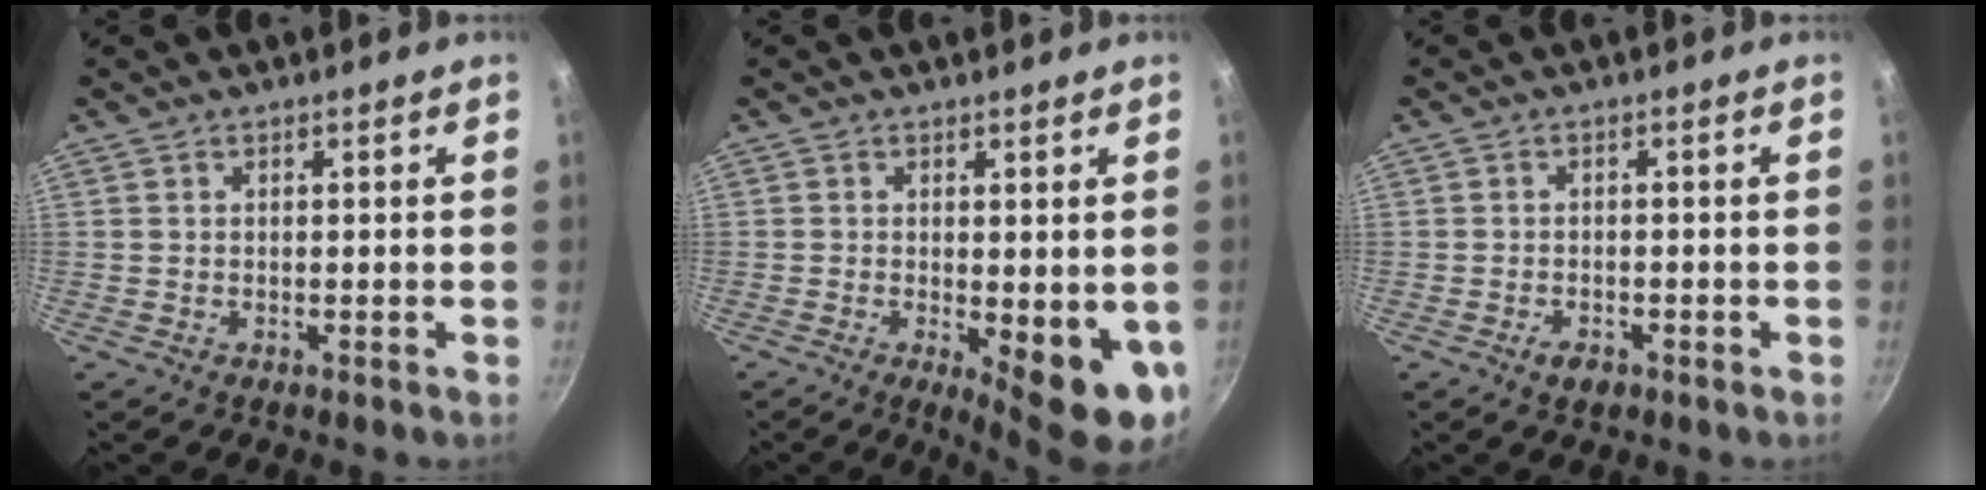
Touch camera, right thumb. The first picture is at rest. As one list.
[{"total": 9.9, "force": [-1.3, 3.2, 9.3], "torque": [-0.103, -0.014, -0.008]}, {"total": 2.6, "force": [-1.5, 1.4, 1.6], "torque": [-0.029, 0.012, -0.024]}]